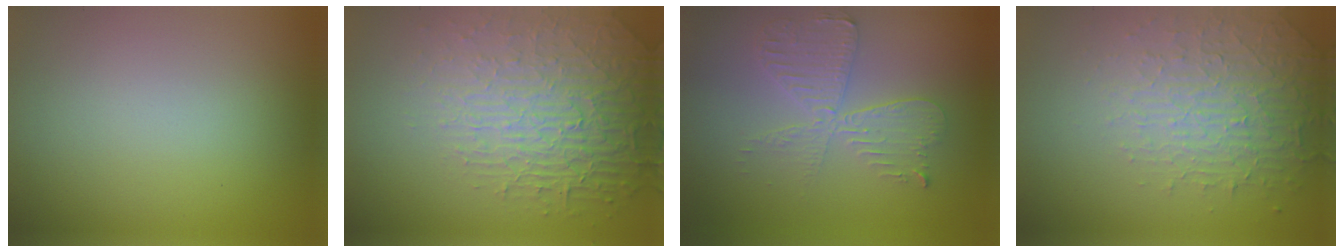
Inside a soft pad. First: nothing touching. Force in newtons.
{"total": 4.9, "press": 4.4, "slide": 2.1}
{"total": 4.0, "press": 3.5, "slide": 2.0}
{"total": 4.6, "press": 3.1, "slide": 3.3}